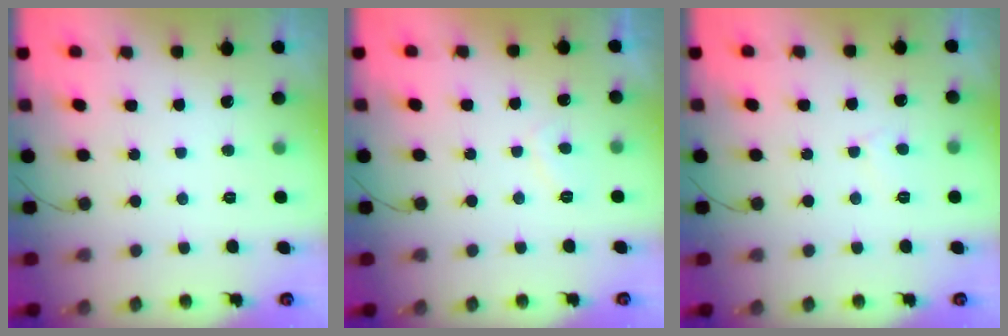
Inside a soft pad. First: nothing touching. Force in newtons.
{"total": 2.1, "press": 2.0, "slide": 0.8}
{"total": 3.1, "press": 3.1, "slide": 0.3}